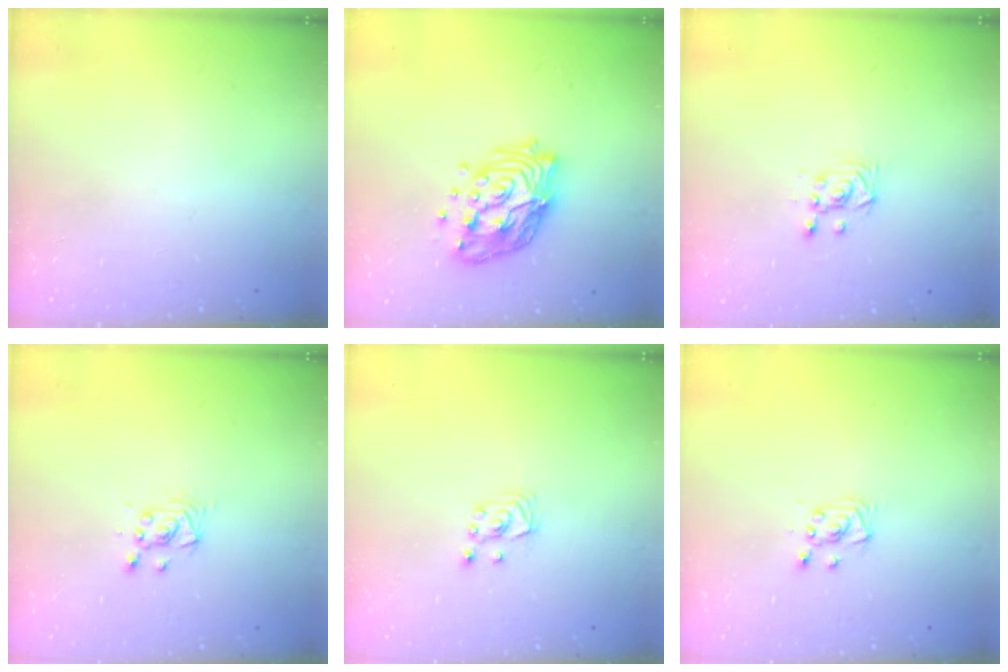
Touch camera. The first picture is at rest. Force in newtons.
{"total": 15.6, "press": 15.6, "slide": 1.3}
{"total": 3.6, "press": 3.6, "slide": 0.3}
{"total": 3.7, "press": 3.7, "slide": 0.3}
{"total": 2.7, "press": 2.7, "slide": 0.3}
{"total": 3.6, "press": 3.6, "slide": 0.3}